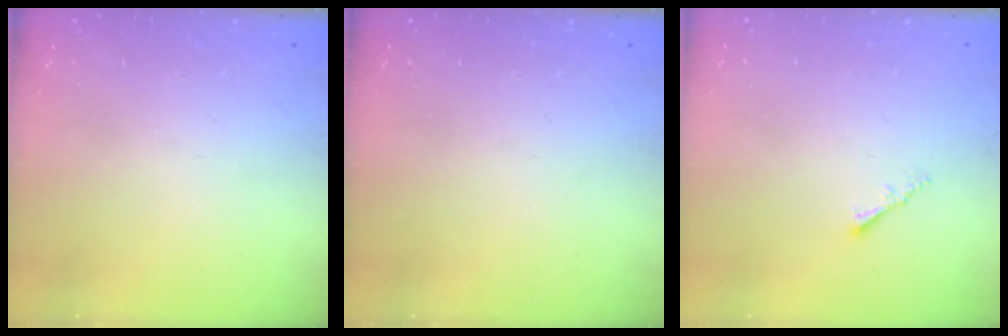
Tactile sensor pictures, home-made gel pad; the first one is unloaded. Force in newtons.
{"total": 0.0}
{"total": 1.2, "press": 1.1, "slide": 0.4}